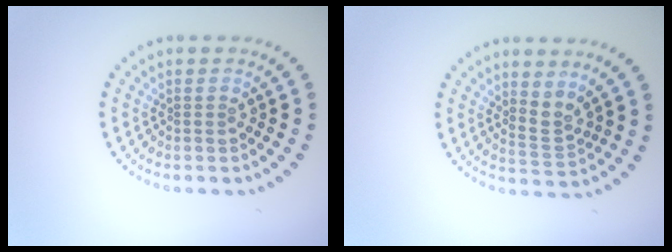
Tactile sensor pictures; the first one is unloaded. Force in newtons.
{"total": 2.1, "press": 1.4, "slide": 1.6}